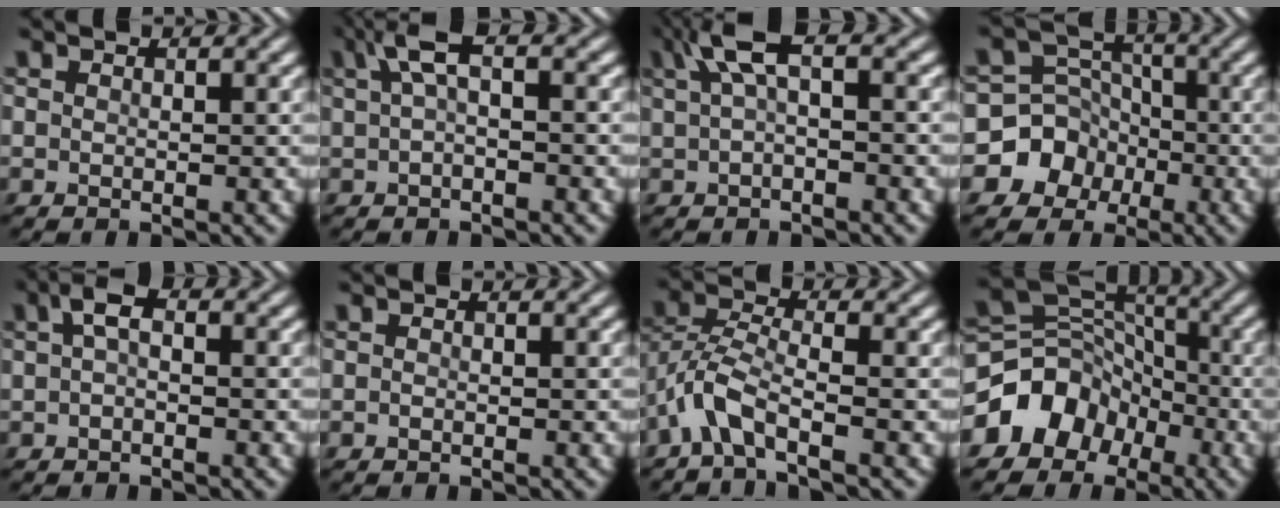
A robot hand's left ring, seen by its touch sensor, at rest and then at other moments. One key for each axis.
{"total": 3.1, "fx": 0.9, "fy": 0.9, "fz": 2.8, "tx": -0.053, "ty": 0.007, "tz": 0.013}
{"total": 3.7, "fx": 1.2, "fy": 1.2, "fz": 3.3, "tx": -0.063, "ty": 0.008, "tz": 0.017}
{"total": 6.7, "fx": -3.0, "fy": 5.9, "fz": 0.7, "tx": 0.012, "ty": 0.004, "tz": -0.081}
{"total": 2.1, "fx": 0.3, "fy": 1.1, "fz": 1.8, "tx": -0.034, "ty": 0.009, "tz": -0.003}
{"total": 0.0}
{"total": 3.9, "fx": -2.4, "fy": 1.1, "fz": 3.0, "tx": -0.066, "ty": 0.008, "tz": -0.060}
{"total": 6.7, "fx": -3.4, "fy": 5.3, "fz": 2.4, "tx": -0.029, "ty": 0.010, "tz": -0.078}